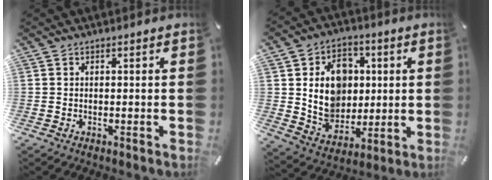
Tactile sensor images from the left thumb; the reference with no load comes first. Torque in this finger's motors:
{"motor_torque": [1.91, 1.93, 1.27, -0.22, 0.24]}